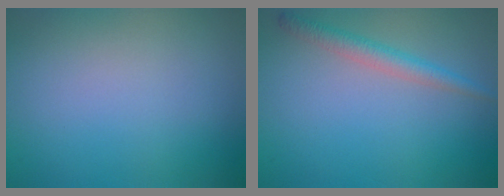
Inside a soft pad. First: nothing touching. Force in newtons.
{"total": 2.0, "press": 2.0, "slide": 0.0}